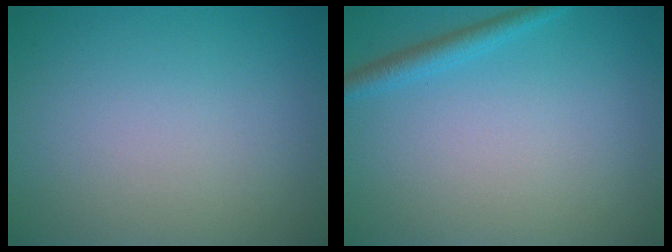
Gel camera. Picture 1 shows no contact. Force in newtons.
{"total": 2.3, "press": 2.3, "slide": 0.0}